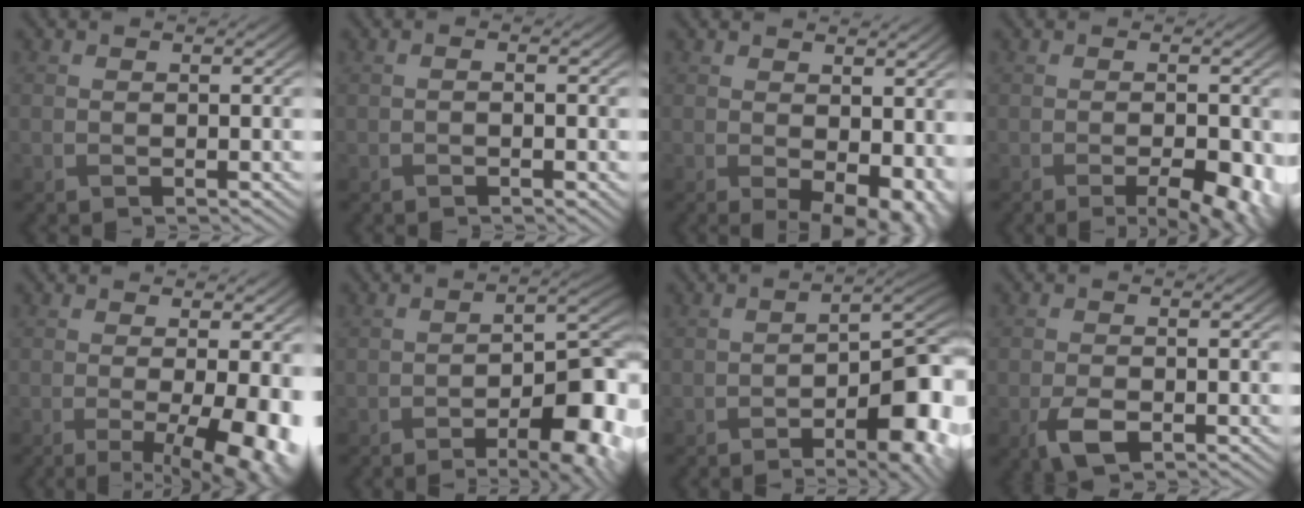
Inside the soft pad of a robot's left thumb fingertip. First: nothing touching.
{"total": 0.5, "force": [-0.1, -0.3, 0.4], "torque": [-0.005, 0.005, -0.002]}
{"total": 6.1, "force": [-0.7, 3.5, 4.9], "torque": [-0.065, -0.030, 0.009]}
{"total": 4.0, "force": [-1.7, 0.9, 3.5], "torque": [-0.057, -0.001, -0.017]}
{"total": 8.0, "force": [-1.5, 1.9, 7.6], "torque": [-0.101, -0.009, -0.013]}
{"total": 9.8, "force": [-4.6, 3.0, 8.1], "torque": [-0.112, -0.009, -0.061]}
{"total": 11.2, "force": [-4.3, 4.1, 9.5], "torque": [-0.117, -0.019, -0.050]}
{"total": 3.5, "force": [-1.6, 1.6, 2.6], "torque": [-0.057, -0.003, -0.030]}